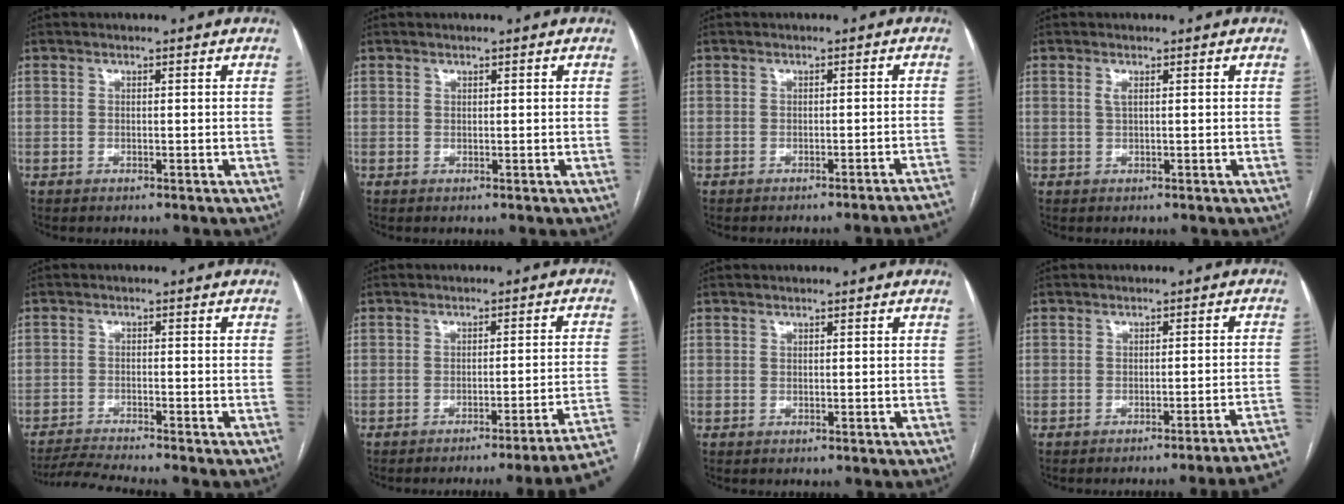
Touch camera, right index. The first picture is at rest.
{"total": 0.0}
{"total": 8.7, "force": [-8.5, -1.6, 1.5], "torque": [0.008, -0.005, -0.091]}
{"total": 1.0, "force": [0.4, 0.2, 0.9], "torque": [-0.027, 0.001, 0.008]}
{"total": 4.5, "force": [-4.2, -1.5, 0.7], "torque": [-0.019, -0.021, -0.080]}
{"total": 11.0, "force": [-7.6, -1.8, 7.7], "torque": [-0.059, 0.015, -0.090]}
{"total": 0.0}
{"total": 11.3, "force": [-10.1, -2.2, 4.4], "torque": [-0.006, -0.001, -0.112]}